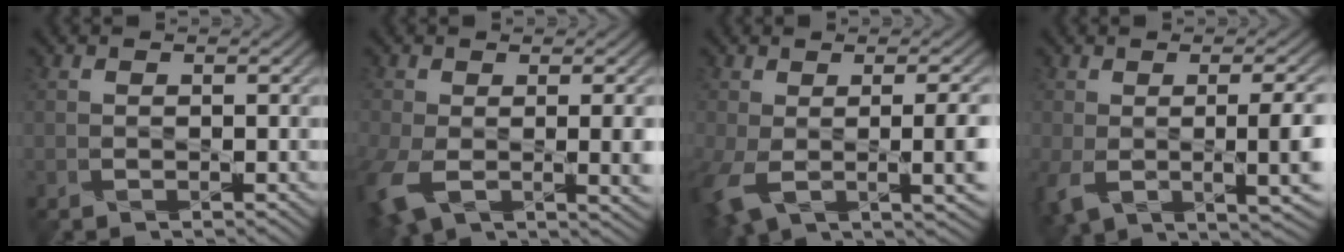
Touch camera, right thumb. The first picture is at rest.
{"total": 9.5, "force": [-2.4, 5.4, 7.5], "torque": [-0.189, -0.044, -0.016]}
{"total": 8.9, "force": [-2.1, 4.0, 7.7], "torque": [-0.164, -0.035, -0.017]}
{"total": 7.9, "force": [-1.6, 3.2, 7.1], "torque": [-0.139, -0.021, -0.014]}